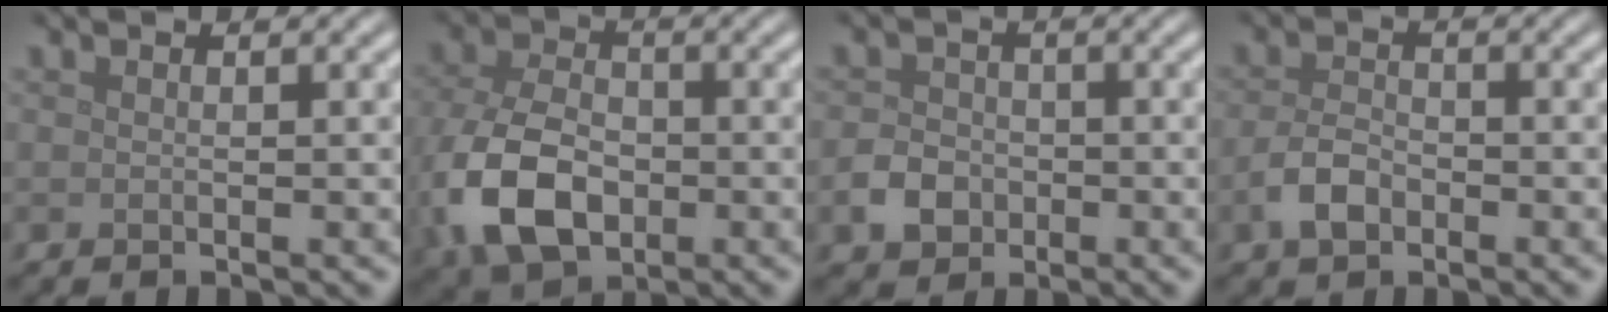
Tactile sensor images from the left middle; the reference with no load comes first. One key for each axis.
{"total": 8.9, "fx": -2.7, "fy": 5.9, "fz": 6.1, "tx": -0.151, "ty": -0.012, "tz": -0.062}
{"total": 3.0, "fx": -1.1, "fy": 2.4, "fz": 1.3, "tx": -0.021, "ty": 0.002, "tz": -0.024}
{"total": 2.8, "fx": -1.4, "fy": 1.7, "fz": 1.7, "tx": -0.034, "ty": 0.003, "tz": -0.033}